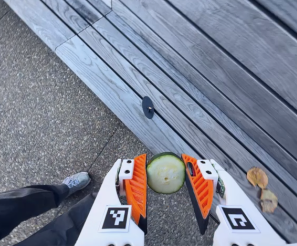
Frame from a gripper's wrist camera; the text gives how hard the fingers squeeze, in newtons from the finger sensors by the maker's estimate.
{"total": 11.4, "left": 11.6, "right": 11.1}